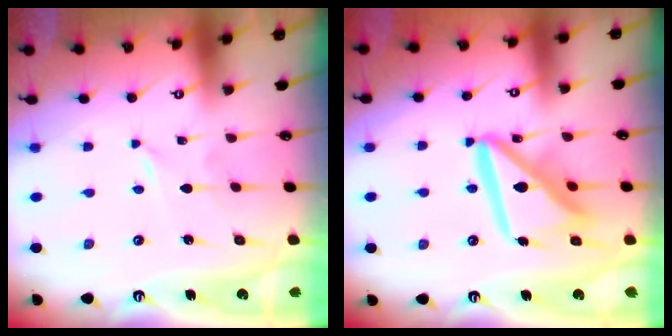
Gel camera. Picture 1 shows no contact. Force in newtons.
{"total": 15.9, "press": 15.8, "slide": 1.9}